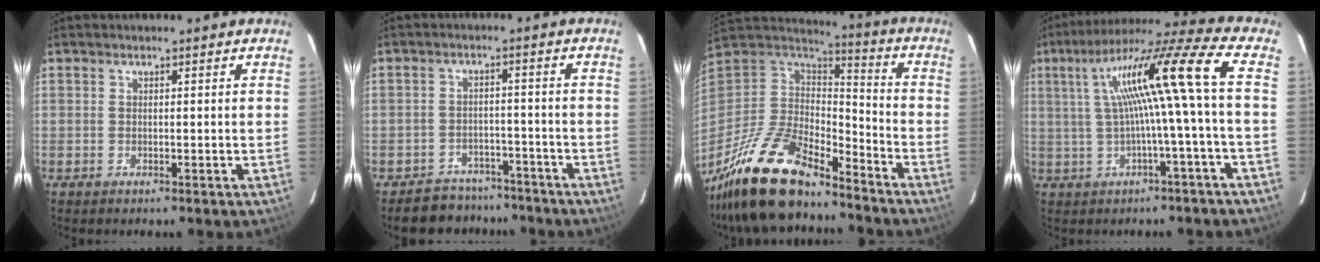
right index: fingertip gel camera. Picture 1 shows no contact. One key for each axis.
{"total": 8.4, "fx": -7.3, "fy": 4.0, "fz": 0.4, "tx": -0.021, "ty": 0.019, "tz": -0.097}
{"total": 21.8, "fx": -17.1, "fy": 6.7, "fz": 11.8, "tx": -0.251, "ty": -0.029, "tz": -0.310}
{"total": 14.2, "fx": 1.1, "fy": -1.7, "fz": 14.1, "tx": -0.235, "ty": 0.018, "tz": 0.023}